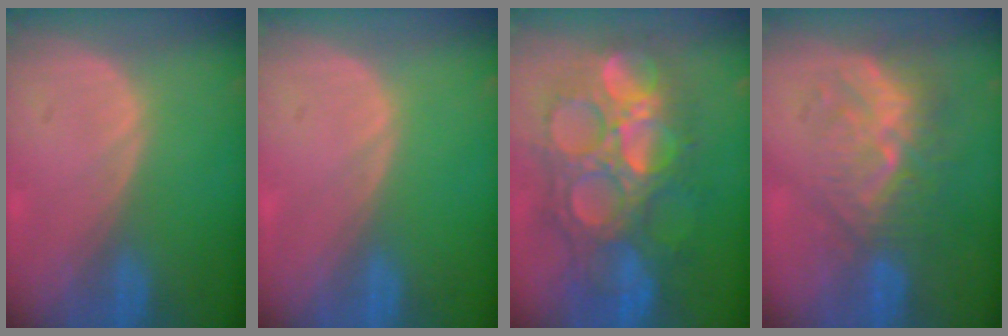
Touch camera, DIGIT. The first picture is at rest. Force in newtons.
{"total": 0.0}
{"total": 13.6, "press": 13.5, "slide": 1.5}
{"total": 9.3, "press": 8.3, "slide": 4.1}